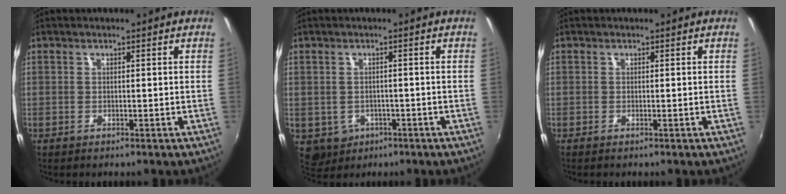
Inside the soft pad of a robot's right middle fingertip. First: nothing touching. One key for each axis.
{"total": 5.4, "fx": -1.6, "fy": 4.8, "fz": 1.8, "tx": -0.050, "ty": -0.006, "tz": -0.010}
{"total": 0.0}